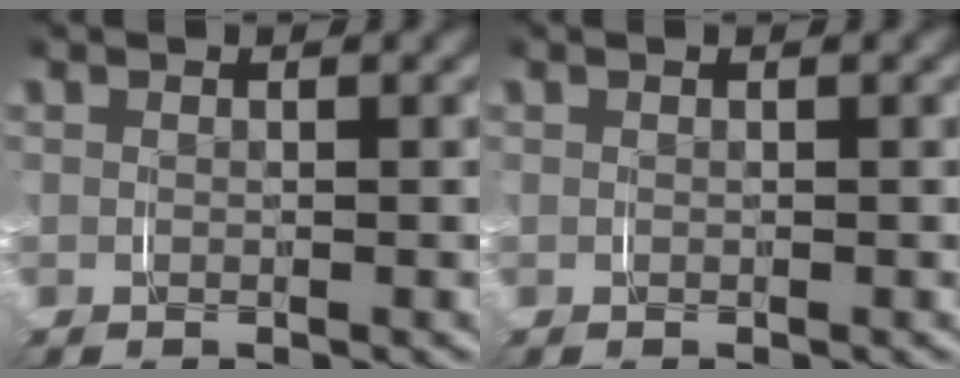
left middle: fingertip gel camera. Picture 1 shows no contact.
{"total": 0.0}